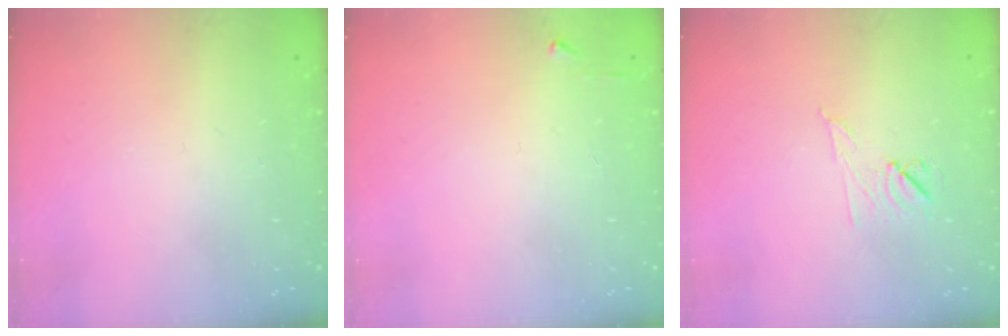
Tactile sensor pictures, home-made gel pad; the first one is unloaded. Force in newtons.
{"total": 3.2, "press": 3.1, "slide": 0.4}
{"total": 6.7, "press": 6.5, "slide": 1.7}